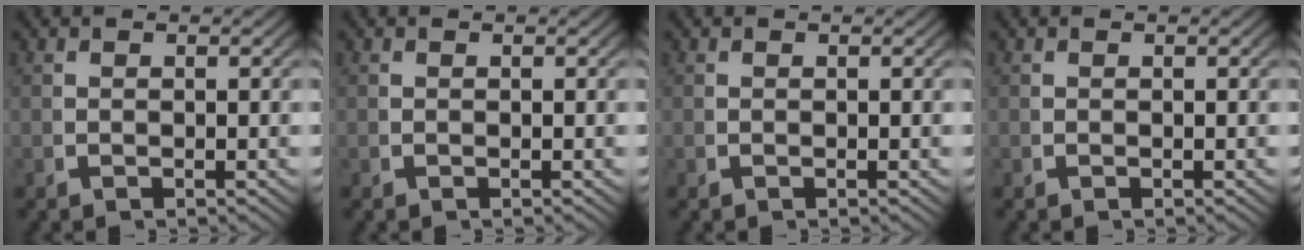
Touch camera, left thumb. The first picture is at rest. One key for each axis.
{"total": 0.0}
{"total": 0.0}
{"total": 0.0}